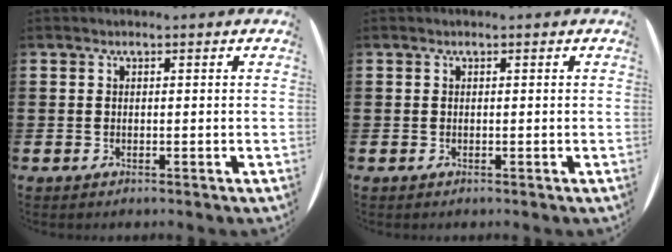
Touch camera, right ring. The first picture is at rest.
{"total": 0.0}